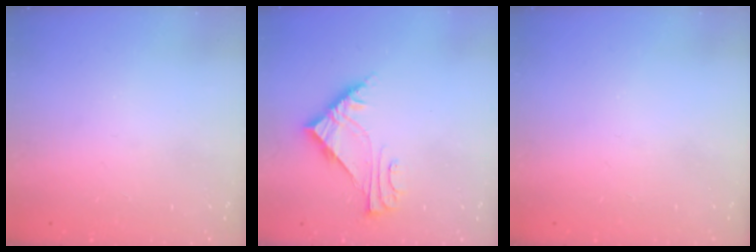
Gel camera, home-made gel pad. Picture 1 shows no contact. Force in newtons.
{"total": 6.6, "press": 6.6, "slide": 0.4}
{"total": 0.0}